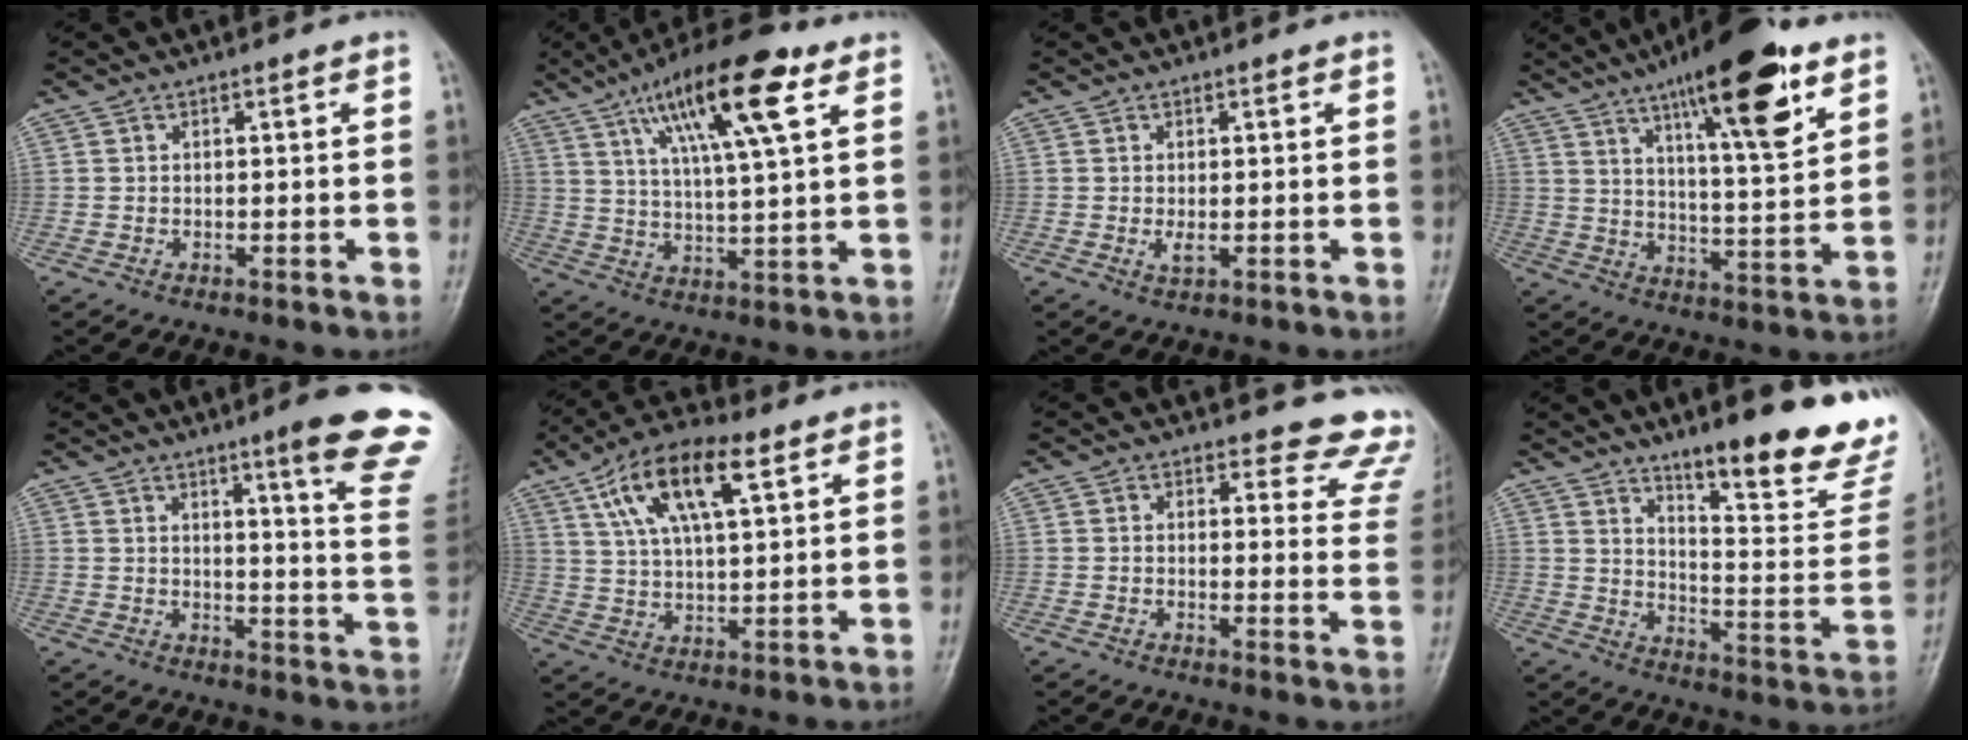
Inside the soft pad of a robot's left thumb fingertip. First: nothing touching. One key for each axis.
{"total": 16.8, "fx": 8.1, "fy": 4.0, "fz": 14.1, "tx": -0.228, "ty": -0.015, "tz": 0.137}
{"total": 1.7, "fx": 0.0, "fy": 0.8, "fz": 1.5, "tx": -0.027, "ty": -0.005, "tz": 0.002}
{"total": 19.0, "fx": 10.9, "fy": 4.7, "fz": 14.8, "tx": -0.200, "ty": -0.046, "tz": 0.169}
{"total": 16.2, "fx": 10.6, "fy": 1.0, "fz": 12.2, "tx": -0.126, "ty": -0.067, "tz": 0.121}
{"total": 14.3, "fx": 6.7, "fy": 5.8, "fz": 11.3, "tx": -0.194, "ty": -0.003, "tz": 0.119}
{"total": 12.2, "fx": 11.5, "fy": 3.8, "fz": 0.7, "tx": 0.050, "ty": -0.105, "tz": 0.088}
{"total": 22.4, "fx": 16.4, "fy": 4.2, "fz": 14.8, "tx": -0.167, "ty": -0.110, "tz": 0.230}